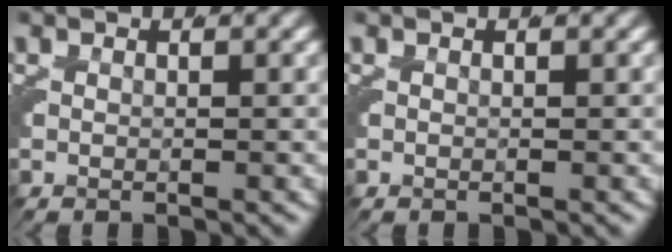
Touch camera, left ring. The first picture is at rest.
{"total": 0.0}